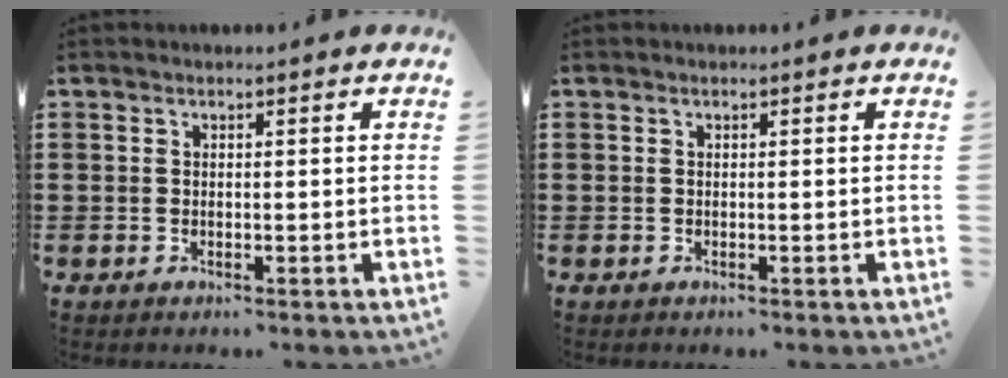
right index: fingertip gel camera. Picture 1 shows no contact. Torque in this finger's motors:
{"motor_torque": [-0.06, 0.04, 0.00, -0.01]}